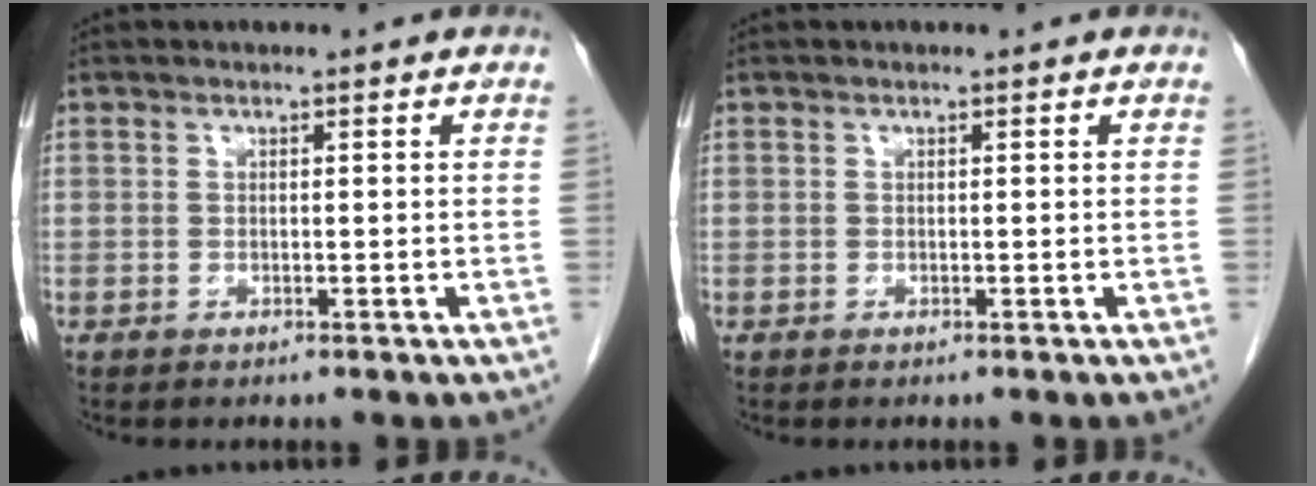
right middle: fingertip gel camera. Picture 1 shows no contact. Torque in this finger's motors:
{"motor_torque": [0.28, 0.18, -0.01, 0.00]}